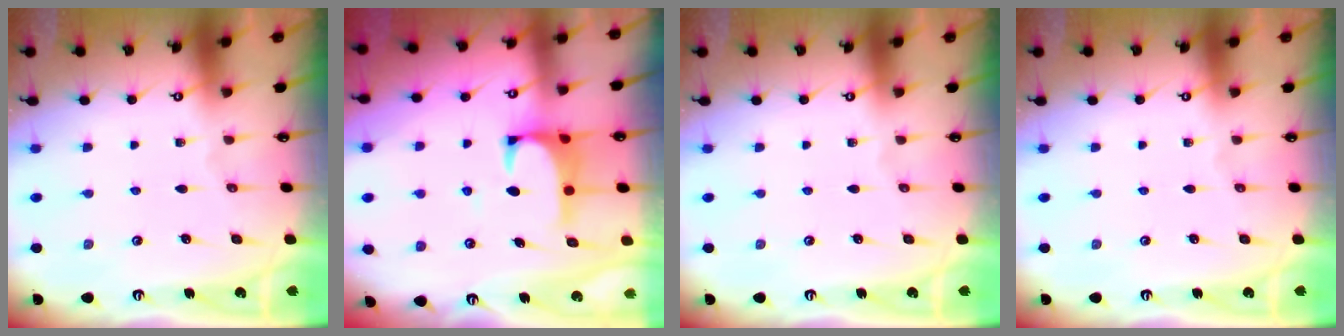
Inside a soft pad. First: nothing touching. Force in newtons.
{"total": 2.5, "press": 2.4, "slide": 0.7}
{"total": 0.0}
{"total": 0.0}